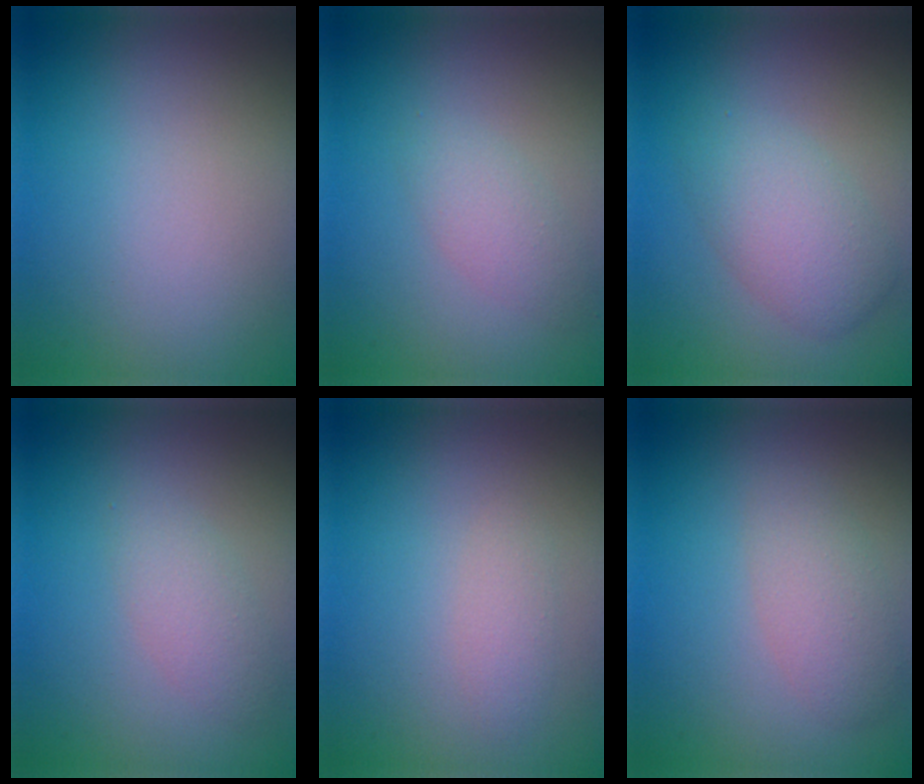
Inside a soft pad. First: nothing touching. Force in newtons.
{"total": 1.9, "press": 1.9, "slide": 0.2}
{"total": 3.6, "press": 3.6, "slide": 0.1}
{"total": 2.0, "press": 2.0, "slide": 0.1}
{"total": 1.2, "press": 1.2, "slide": 0.1}
{"total": 2.5, "press": 2.5, "slide": 0.1}